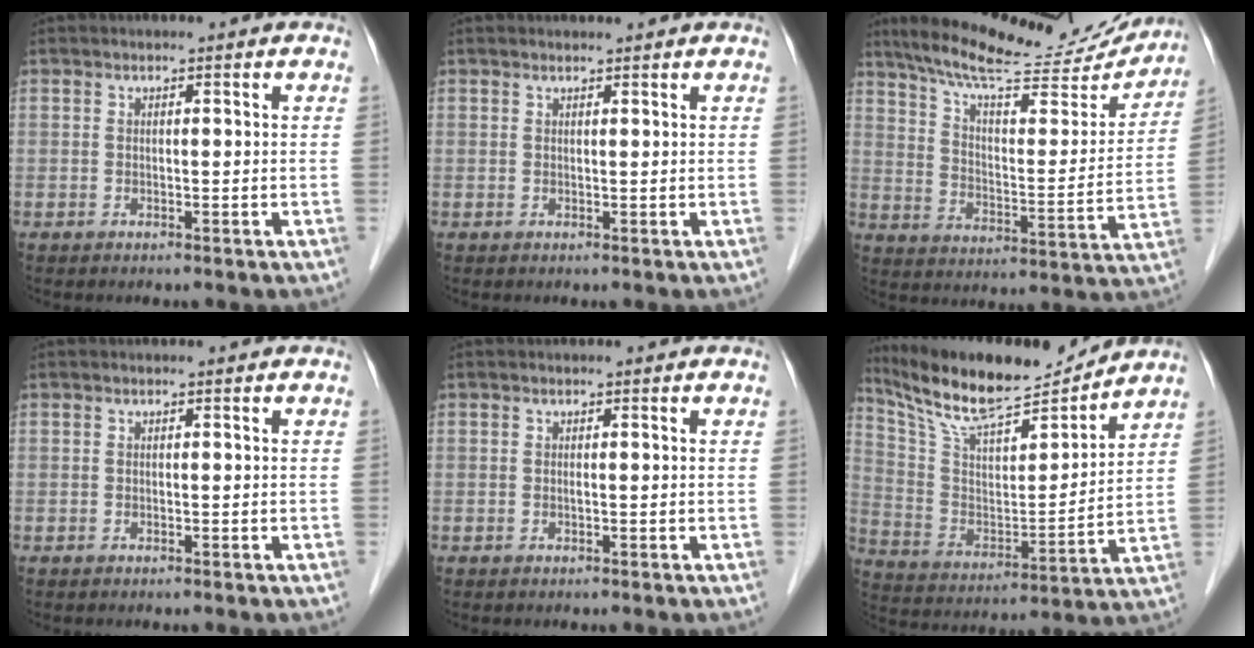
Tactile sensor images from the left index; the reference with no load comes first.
{"total": 0.8, "force": [0.8, 0.0, 0.1], "torque": [-0.009, 0.005, 0.015]}
{"total": 21.9, "force": [19.8, 3.9, 8.5], "torque": [-0.135, -0.013, 0.279]}
{"total": 0.0}
{"total": 0.0}
{"total": 16.6, "force": [15.3, 1.7, 6.2], "torque": [-0.127, -0.001, 0.274]}